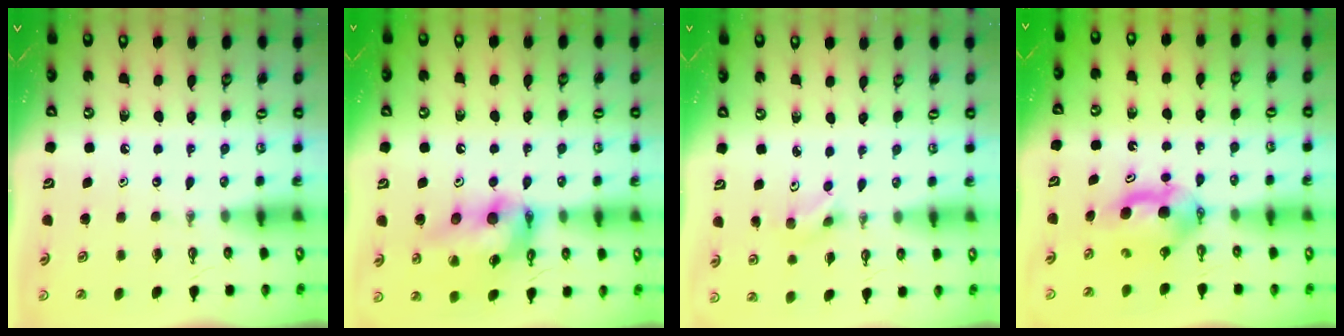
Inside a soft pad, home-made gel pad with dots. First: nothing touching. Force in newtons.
{"total": 16.9, "press": 16.5, "slide": 3.9}
{"total": 2.9, "press": 2.8, "slide": 0.6}
{"total": 7.2, "press": 5.5, "slide": 4.7}